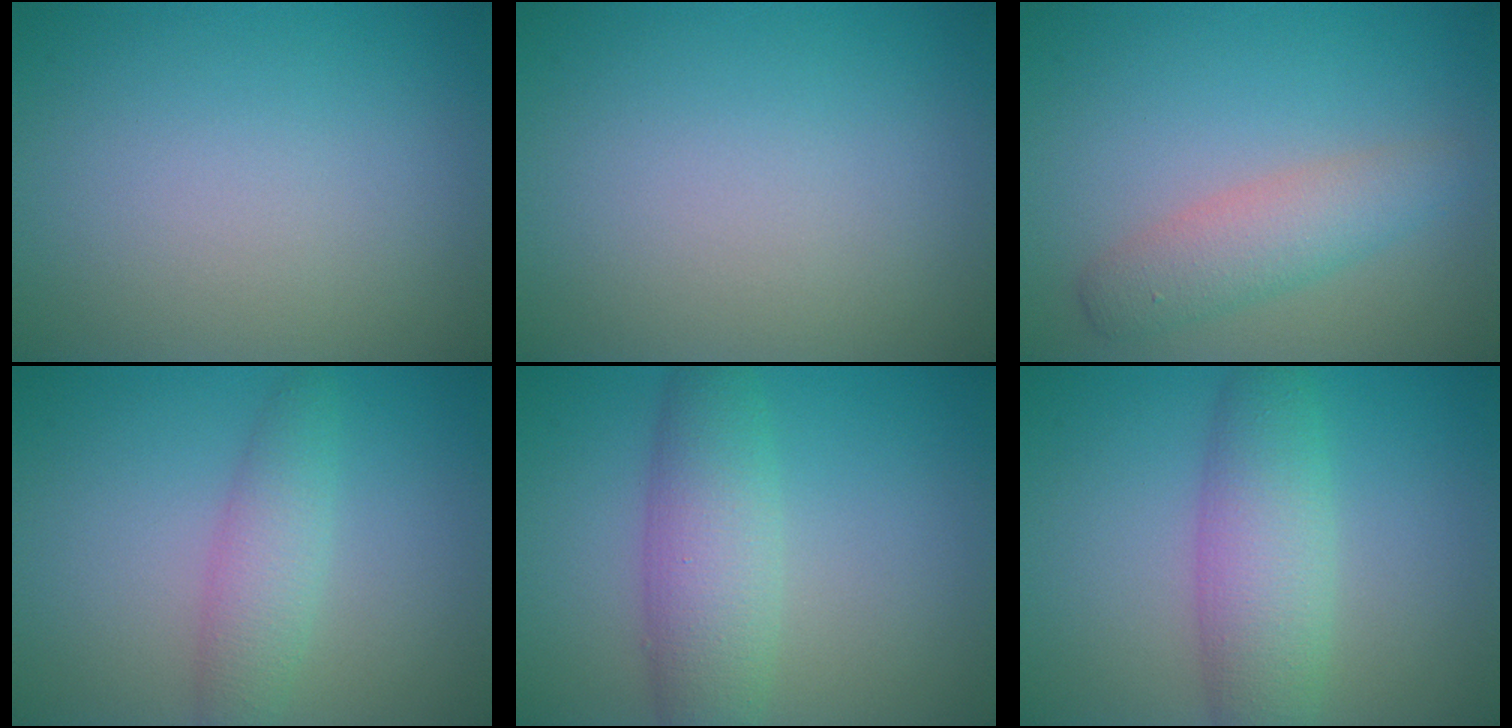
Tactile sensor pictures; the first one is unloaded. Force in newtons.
{"total": 0.0}
{"total": 3.3, "press": 3.3, "slide": 0.1}
{"total": 3.1, "press": 3.1, "slide": 0.1}
{"total": 5.2, "press": 5.2, "slide": 0.1}
{"total": 3.9, "press": 3.9, "slide": 0.2}